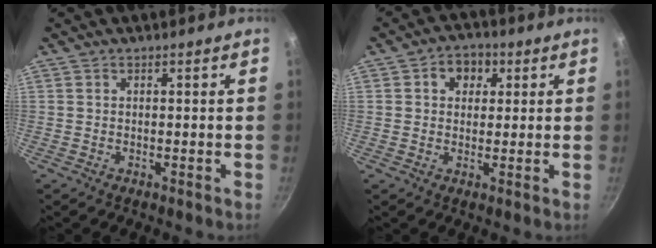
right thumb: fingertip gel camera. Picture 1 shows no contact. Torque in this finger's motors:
{"motor_torque": [-0.05, 0.22, 0.68, 0.54, -0.01]}